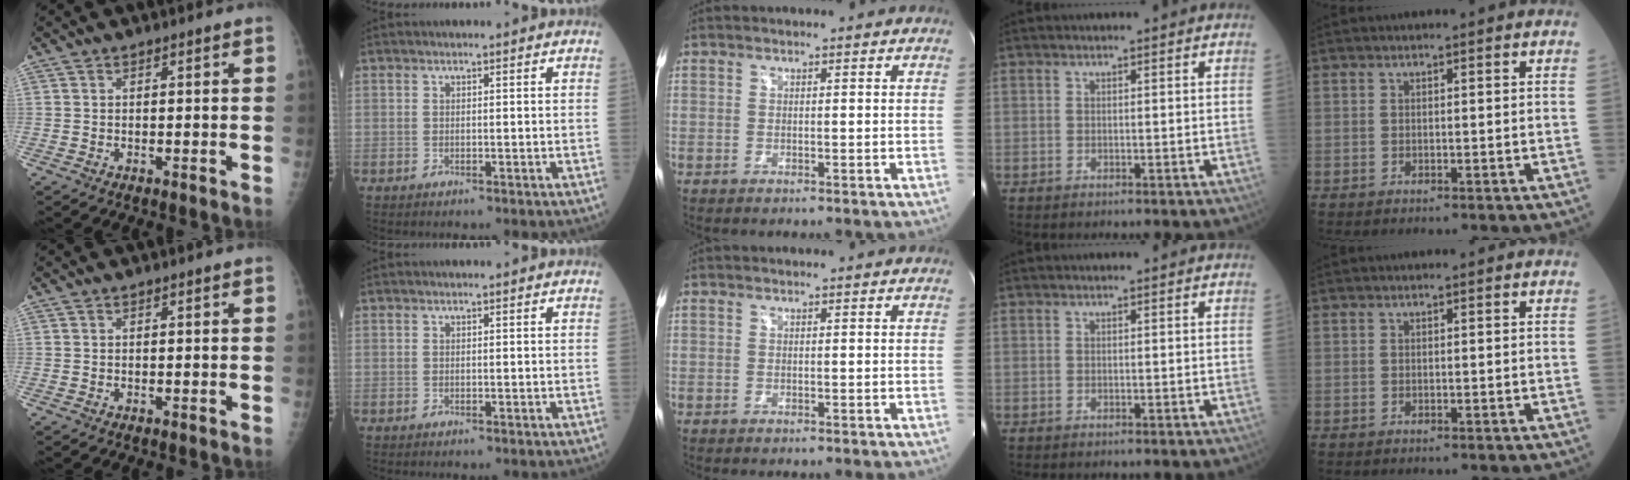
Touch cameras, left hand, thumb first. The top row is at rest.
{}